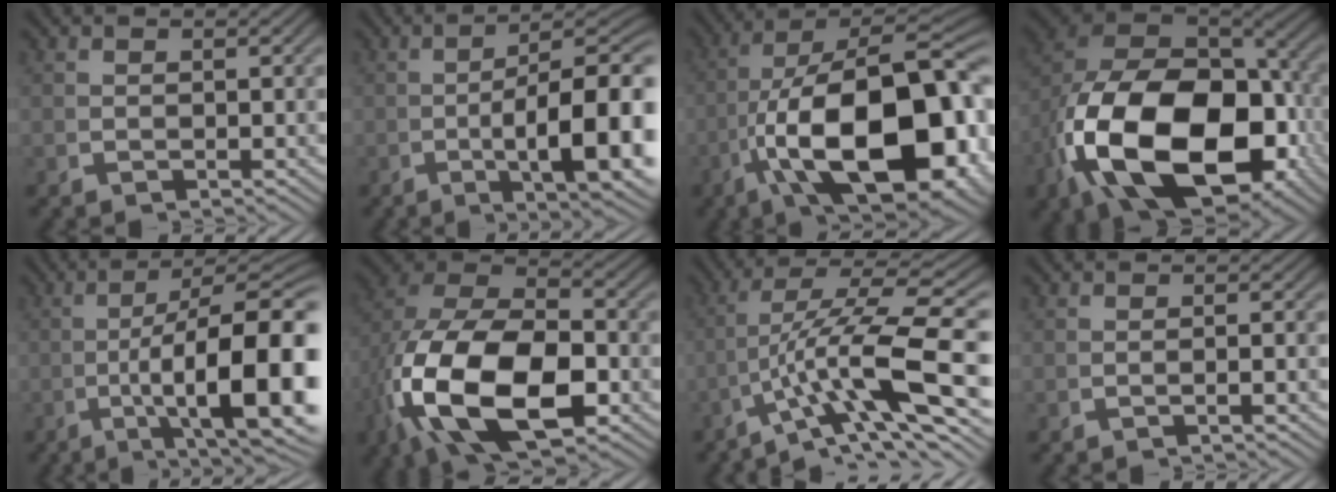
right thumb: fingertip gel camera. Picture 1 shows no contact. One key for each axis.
{"total": 13.5, "fx": -2.1, "fy": 5.8, "fz": 12.0, "tx": -0.196, "ty": -0.045, "tz": -0.005}
{"total": 22.4, "fx": -3.1, "fy": 12.7, "fz": 18.3, "tx": -0.346, "ty": -0.106, "tz": 0.009}
{"total": 22.4, "fx": -2.6, "fy": 14.1, "fz": 17.2, "tx": -0.384, "ty": -0.087, "tz": 0.009}
{"total": 14.8, "fx": -2.0, "fy": 6.8, "fz": 13.0, "tx": -0.216, "ty": -0.045, "tz": -0.002}
{"total": 17.6, "fx": -1.7, "fy": 11.1, "fz": 13.5, "tx": -0.309, "ty": -0.070, "tz": 0.008}
{"total": 10.3, "fx": -1.8, "fy": 4.3, "fz": 9.2, "tx": -0.184, "ty": -0.036, "tz": 0.001}
{"total": 1.0, "fx": -0.5, "fy": -0.2, "fz": 0.9, "tx": -0.016, "ty": 0.009, "tz": -0.011}